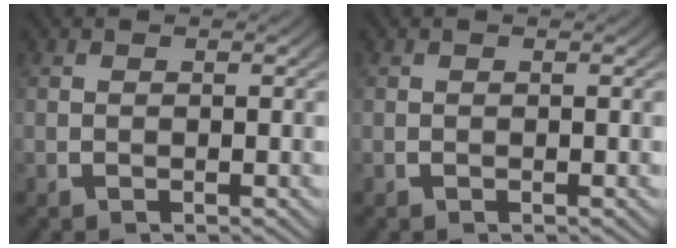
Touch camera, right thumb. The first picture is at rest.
{"total": 0.0}